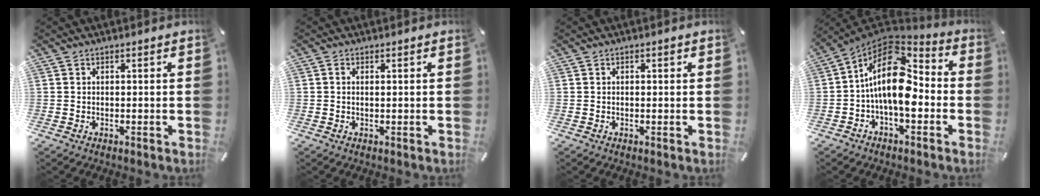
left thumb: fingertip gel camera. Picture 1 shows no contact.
{"total": 1.0, "force": [0.2, 0.3, 0.9], "torque": [-0.018, 0.001, 0.002]}
{"total": 1.0, "force": [0.1, 0.5, 0.8], "torque": [-0.016, 0.004, 0.001]}
{"total": 17.1, "force": [-1.3, 9.9, 14.0], "torque": [-0.269, -0.004, -0.025]}